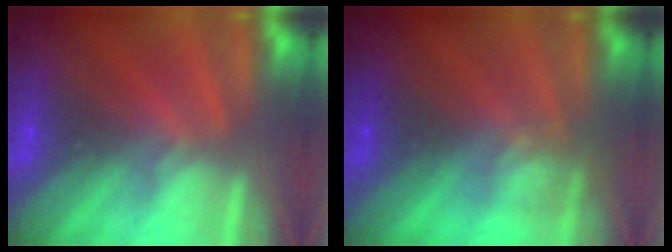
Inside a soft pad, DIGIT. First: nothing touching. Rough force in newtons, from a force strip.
{"total": 2.5}